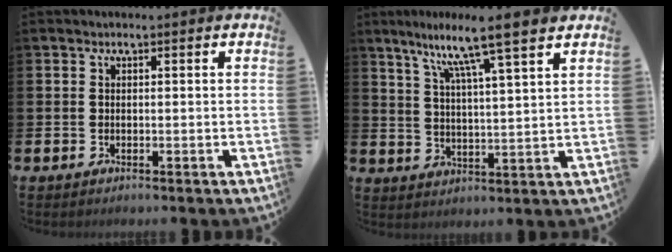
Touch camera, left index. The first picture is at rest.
{"total": 8.3, "force": [6.9, -0.5, 4.6], "torque": [-0.106, -0.040, 0.113]}